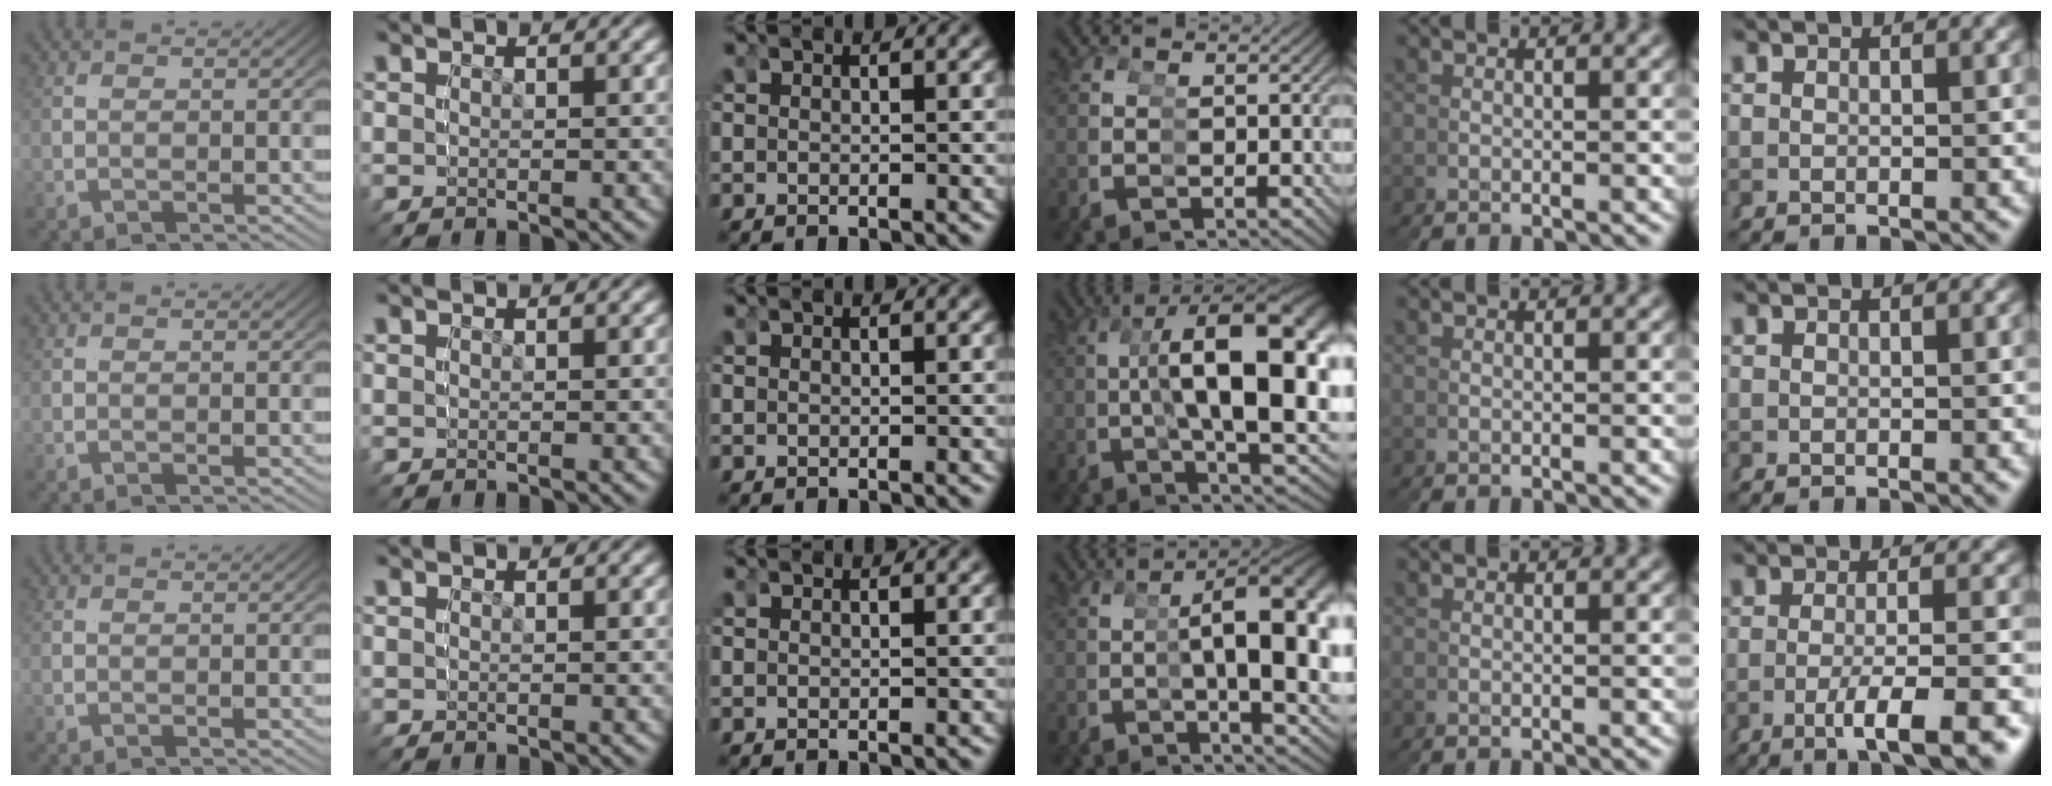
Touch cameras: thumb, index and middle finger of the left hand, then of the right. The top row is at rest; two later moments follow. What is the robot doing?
{"motion": "grasp_and_lifting", "object": "cubes"}